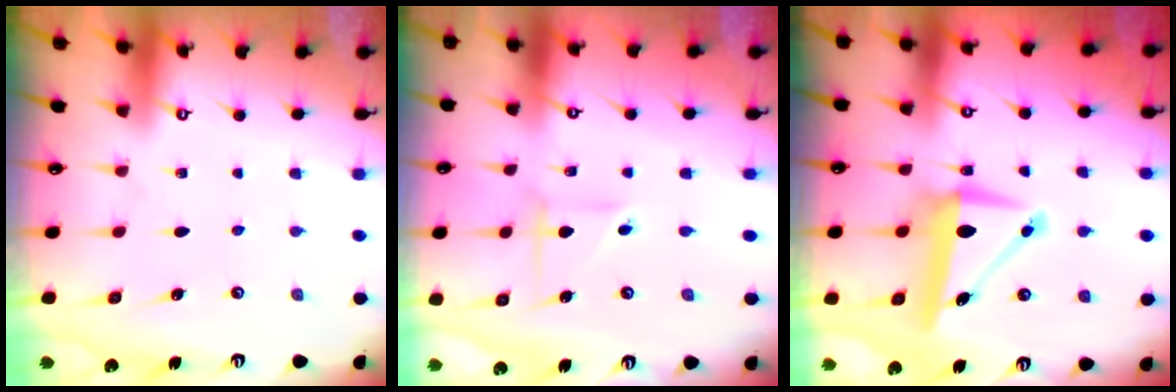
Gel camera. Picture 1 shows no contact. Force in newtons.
{"total": 2.9, "press": 2.9, "slide": 0.2}
{"total": 9.7, "press": 9.5, "slide": 1.9}